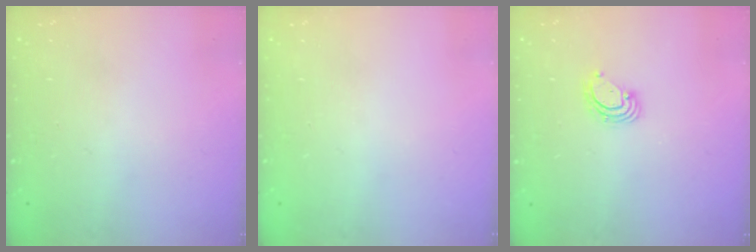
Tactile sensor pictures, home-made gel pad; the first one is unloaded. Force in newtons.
{"total": 0.0}
{"total": 3.4, "press": 3.4, "slide": 0.2}